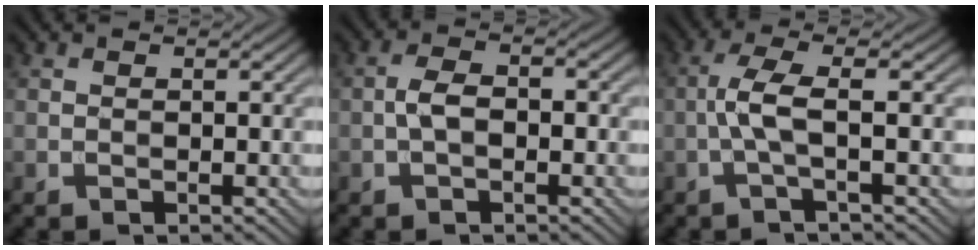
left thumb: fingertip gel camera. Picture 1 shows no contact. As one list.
[{"total": 3.1, "force": [-0.6, 1.6, 2.6], "torque": [-0.055, 0.007, -0.015]}, {"total": 3.9, "force": [-0.6, 0.4, 3.8], "torque": [-0.079, 0.012, -0.025]}]